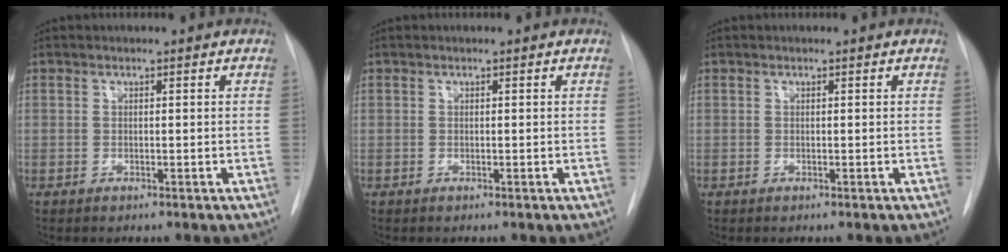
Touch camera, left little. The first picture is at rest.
{"total": 0.0}
{"total": 0.0}